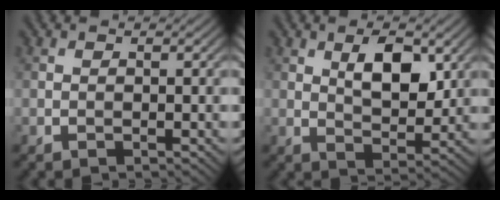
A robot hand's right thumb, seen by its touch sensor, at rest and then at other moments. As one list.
[{"total": 6.7, "force": [2.6, 3.1, 5.3], "torque": [-0.092, -0.005, 0.046]}]